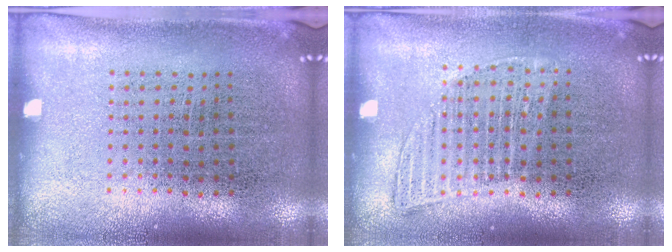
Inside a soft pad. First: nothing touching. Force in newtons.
{"total": 1.2, "press": 1.0, "slide": 0.6}